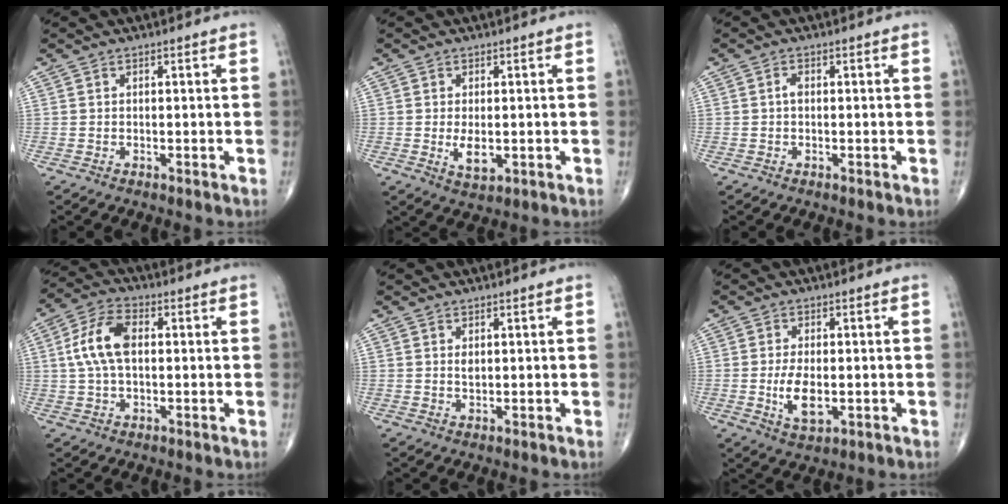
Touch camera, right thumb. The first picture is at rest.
{"total": 3.8, "force": [-0.5, 1.9, 3.3], "torque": [-0.052, -0.008, -0.004]}
{"total": 1.1, "force": [-0.1, 0.7, 0.9], "torque": [-0.014, 0.002, -0.004]}
{"total": 9.3, "force": [1.0, 5.1, 7.7], "torque": [-0.159, 0.020, 0.016]}
{"total": 1.3, "force": [0.4, 0.7, 1.0], "torque": [-0.015, -0.002, 0.009]}
{"total": 6.3, "force": [-1.0, 3.1, 5.4], "torque": [-0.096, -0.009, -0.012]}